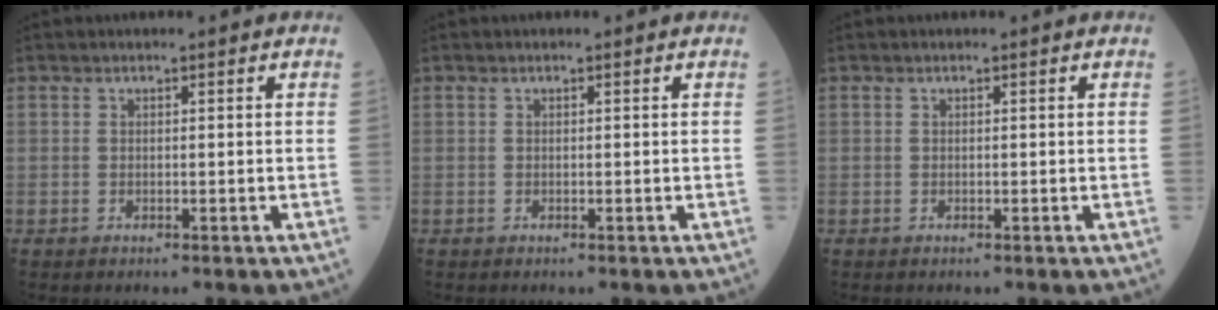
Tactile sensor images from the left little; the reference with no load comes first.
{"total": 0.0}
{"total": 0.0}